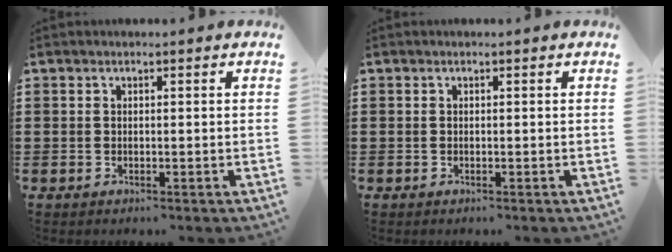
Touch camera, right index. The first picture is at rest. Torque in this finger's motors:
{"motor_torque": [0.93, 1.20, 0.00, -0.01]}